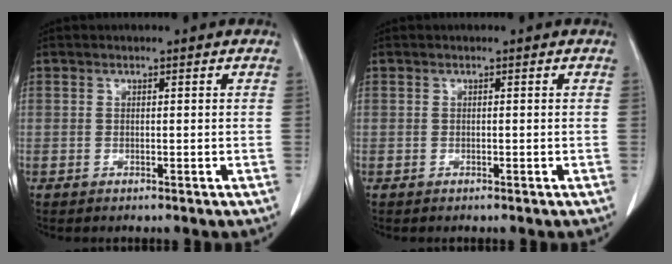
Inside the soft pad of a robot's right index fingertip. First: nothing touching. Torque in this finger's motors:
{"motor_torque": [0.00, 0.00, 0.00, 0.00]}